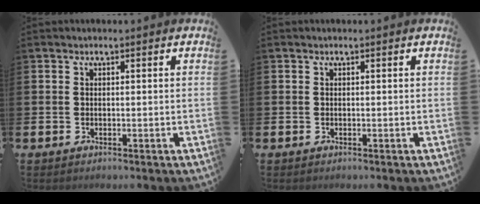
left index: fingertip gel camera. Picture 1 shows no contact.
{"total": 0.0}